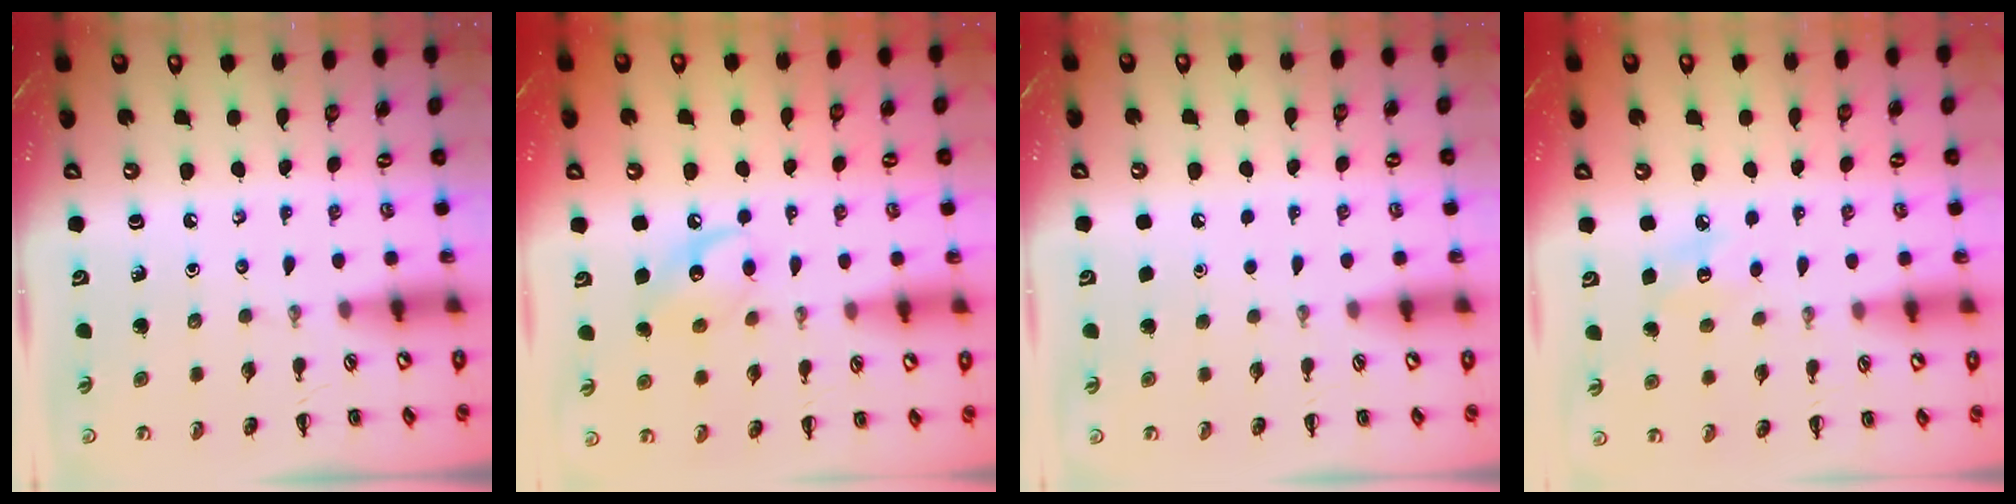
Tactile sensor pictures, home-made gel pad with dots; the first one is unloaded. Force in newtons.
{"total": 9.6, "press": 9.6, "slide": 0.4}
{"total": 1.8, "press": 1.8, "slide": 0.1}
{"total": 6.8, "press": 6.6, "slide": 1.8}